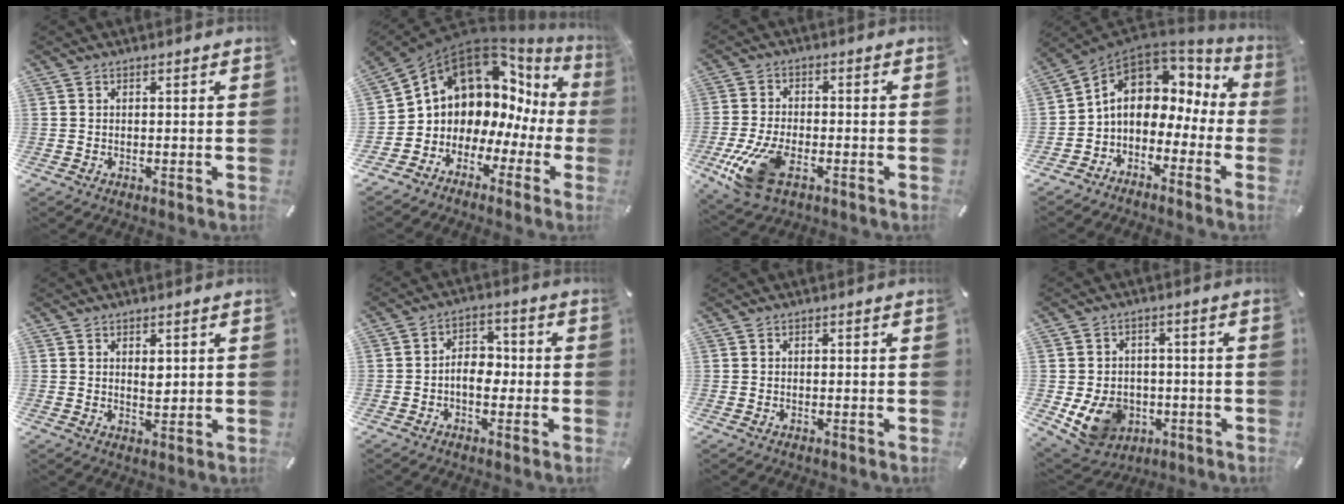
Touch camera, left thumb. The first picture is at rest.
{"total": 10.1, "force": [5.8, 7.6, 3.3], "torque": [-0.075, -0.066, 0.112]}
{"total": 11.9, "force": [-4.9, 6.2, 8.9], "torque": [-0.196, 0.003, -0.088]}
{"total": 9.2, "force": [1.7, 7.3, 5.4], "torque": [-0.104, -0.010, 0.031]}
{"total": 2.9, "force": [1.2, 1.7, 2.1], "torque": [-0.028, -0.003, 0.017]}
{"total": 6.0, "force": [-1.4, 4.1, 4.1], "torque": [-0.065, 0.013, -0.027]}
{"total": 0.0}
{"total": 11.1, "force": [-3.1, 9.1, 5.5], "torque": [-0.120, 0.014, -0.050]}